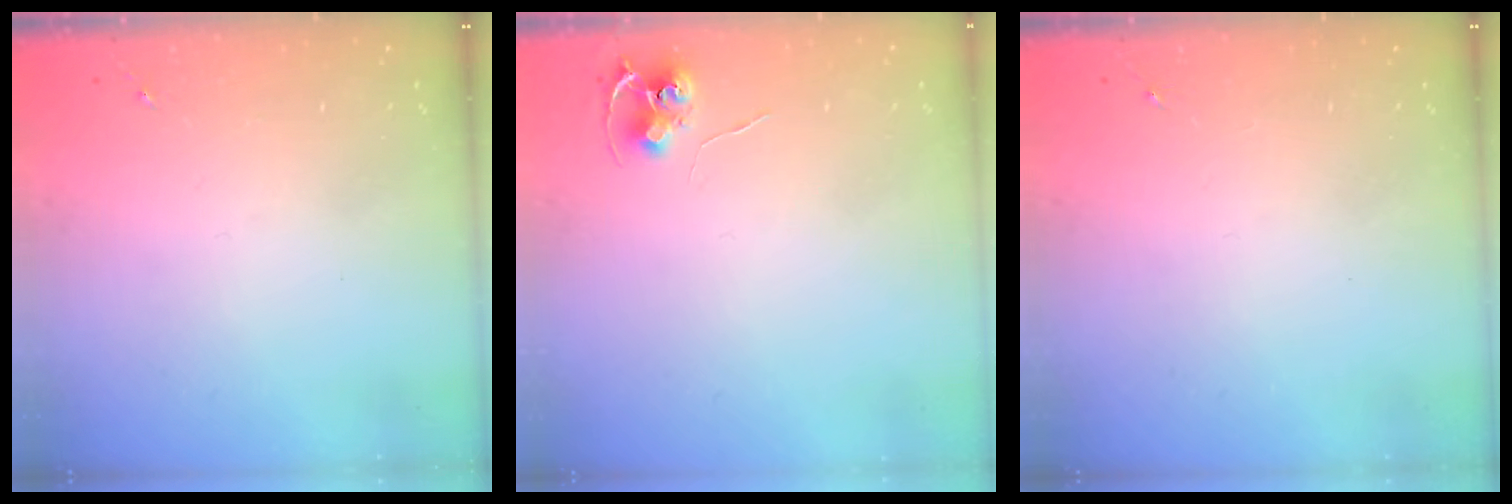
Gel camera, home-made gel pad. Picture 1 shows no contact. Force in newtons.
{"total": 6.9, "press": 6.9, "slide": 0.5}
{"total": 0.0}